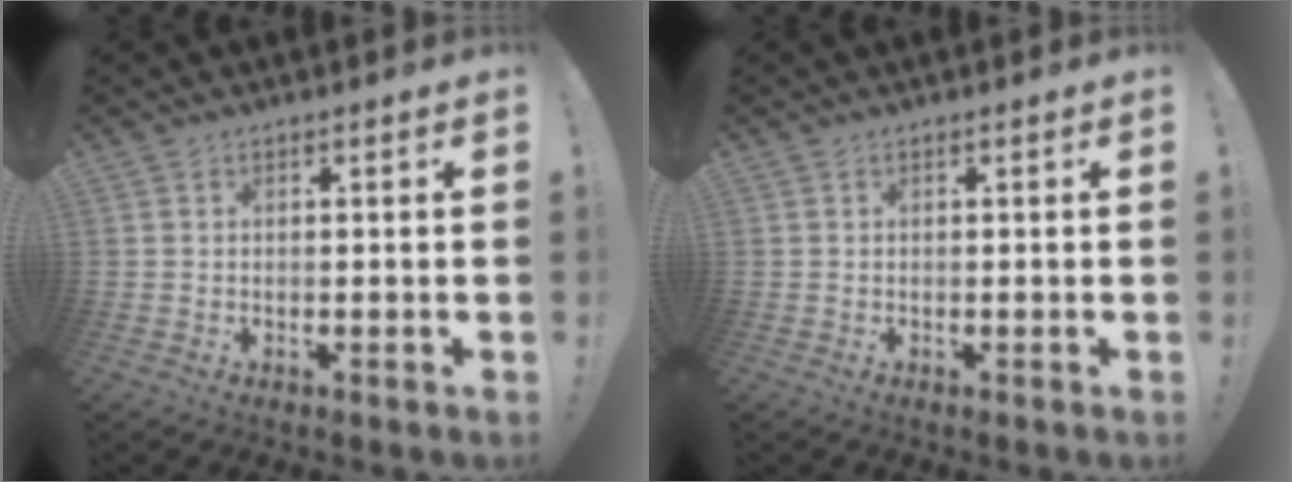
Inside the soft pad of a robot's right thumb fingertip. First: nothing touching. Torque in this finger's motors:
{"motor_torque": [0.00, 0.00, 0.00, 0.00, 0.00]}